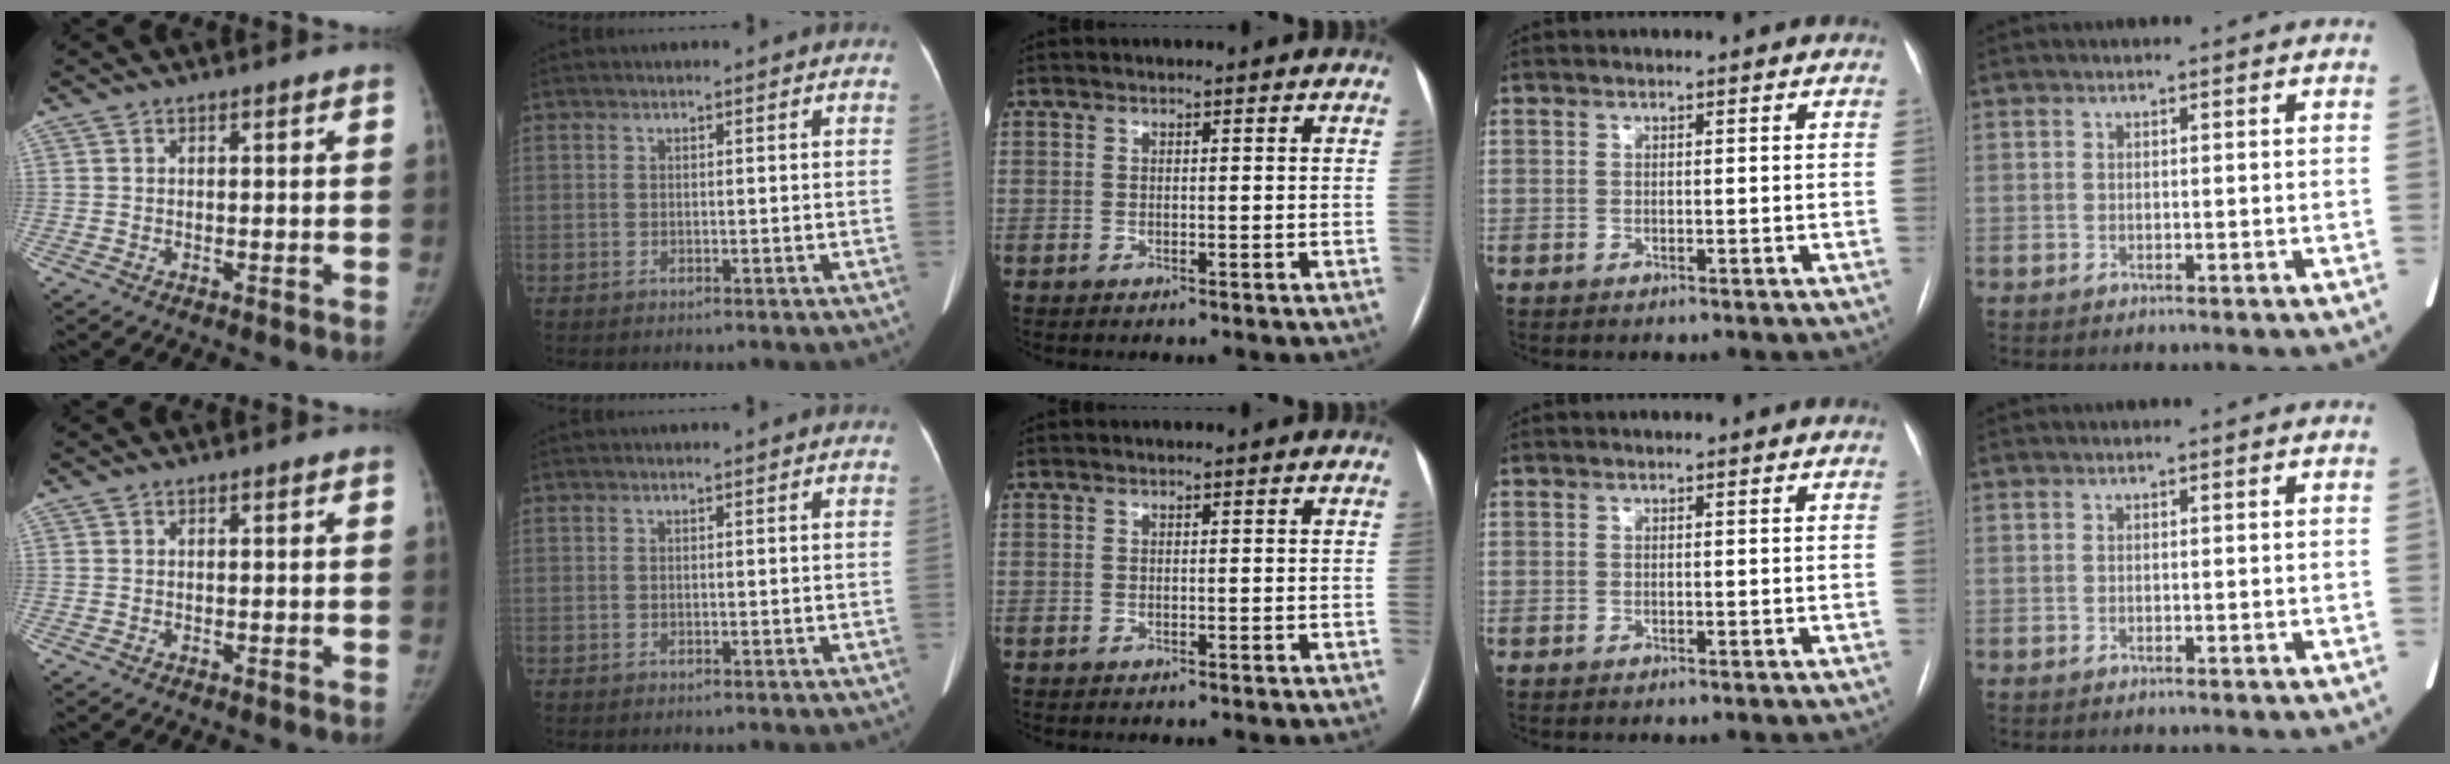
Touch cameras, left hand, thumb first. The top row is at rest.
{}